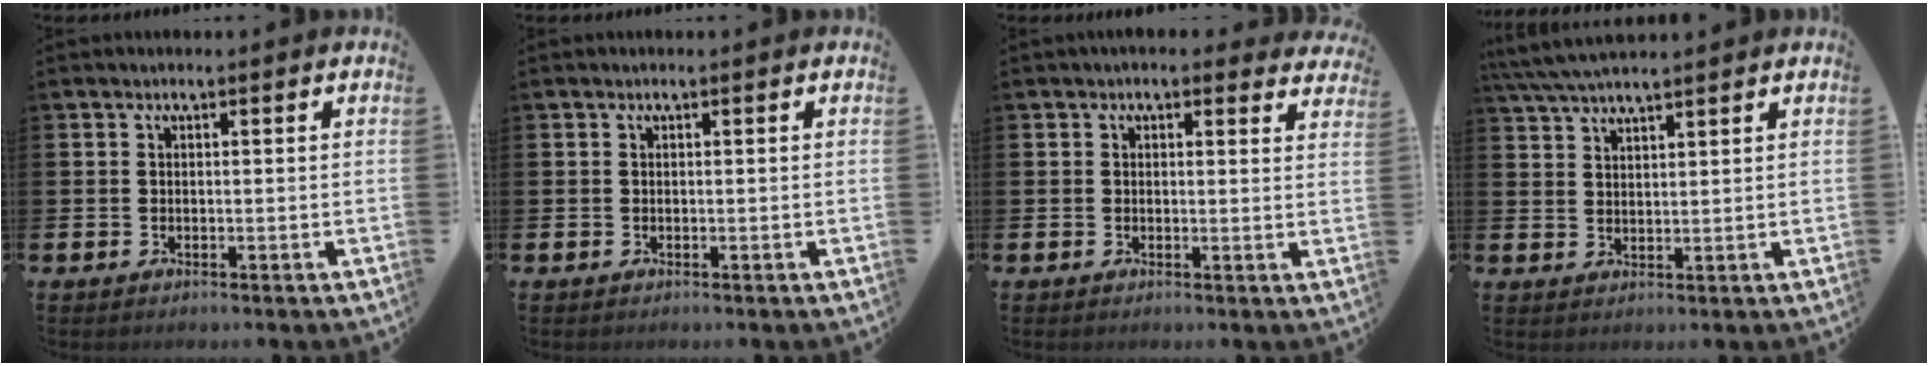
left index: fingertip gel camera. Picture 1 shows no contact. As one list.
[{"total": 0.0}, {"total": 2.1, "force": [2.0, 0.7, 0.2], "torque": [0.005, -0.009, 0.033]}, {"total": 4.7, "force": [4.4, 0.3, 1.6], "torque": [-0.044, -0.011, 0.080]}]